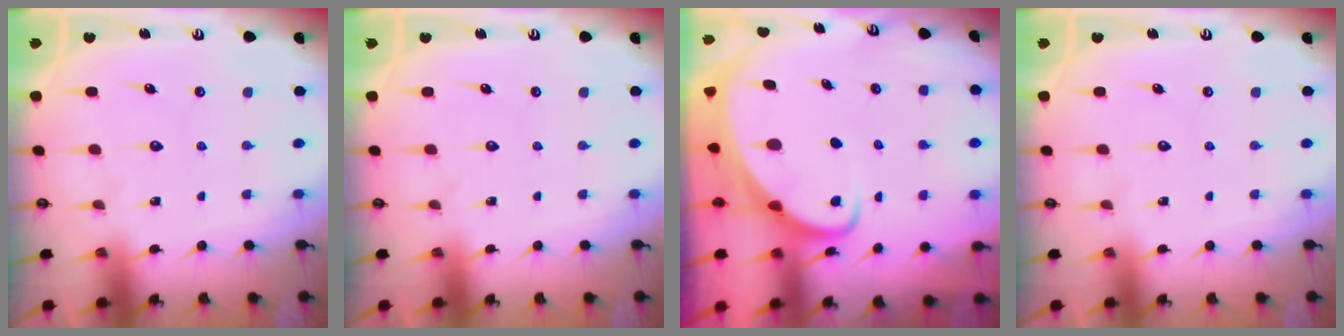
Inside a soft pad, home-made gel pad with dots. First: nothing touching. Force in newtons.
{"total": 0.0}
{"total": 3.4, "press": 3.4, "slide": 0.3}
{"total": 0.0}